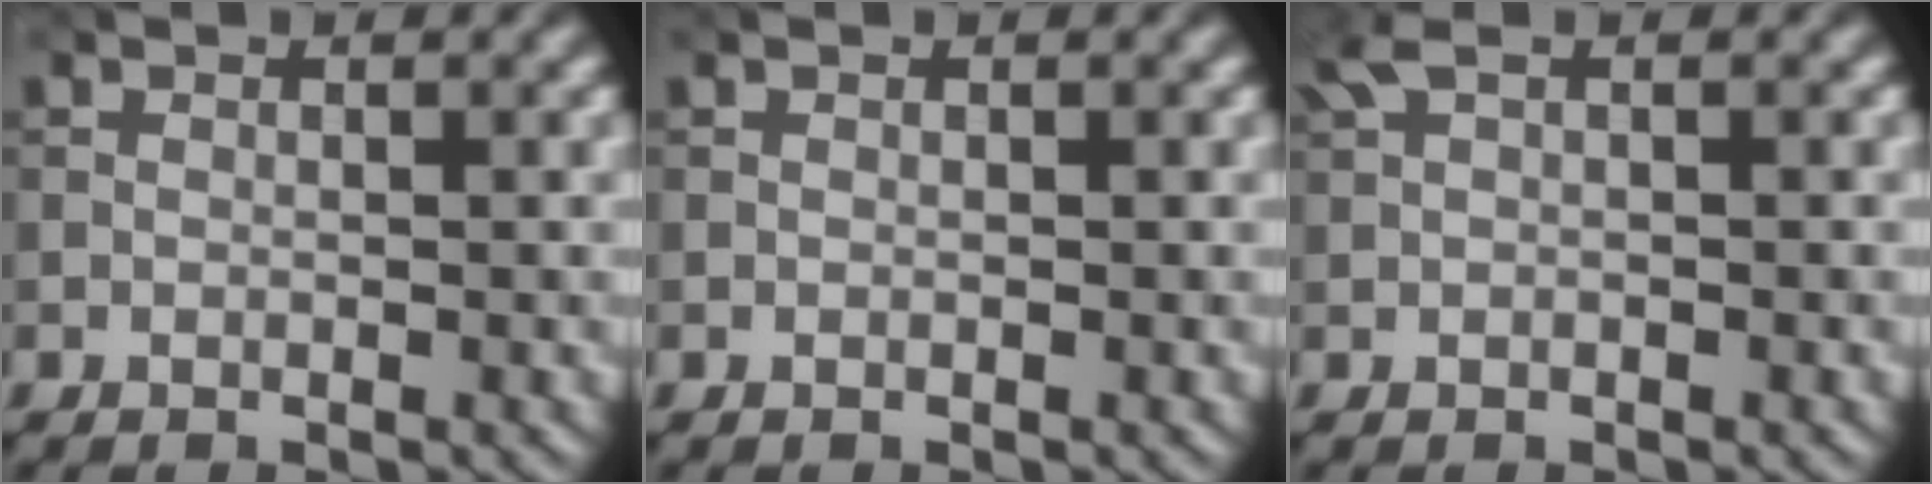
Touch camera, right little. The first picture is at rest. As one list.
[{"total": 0.0}, {"total": 1.7, "force": [0.8, 0.5, 1.4], "torque": [-0.032, 0.010, 0.014]}]